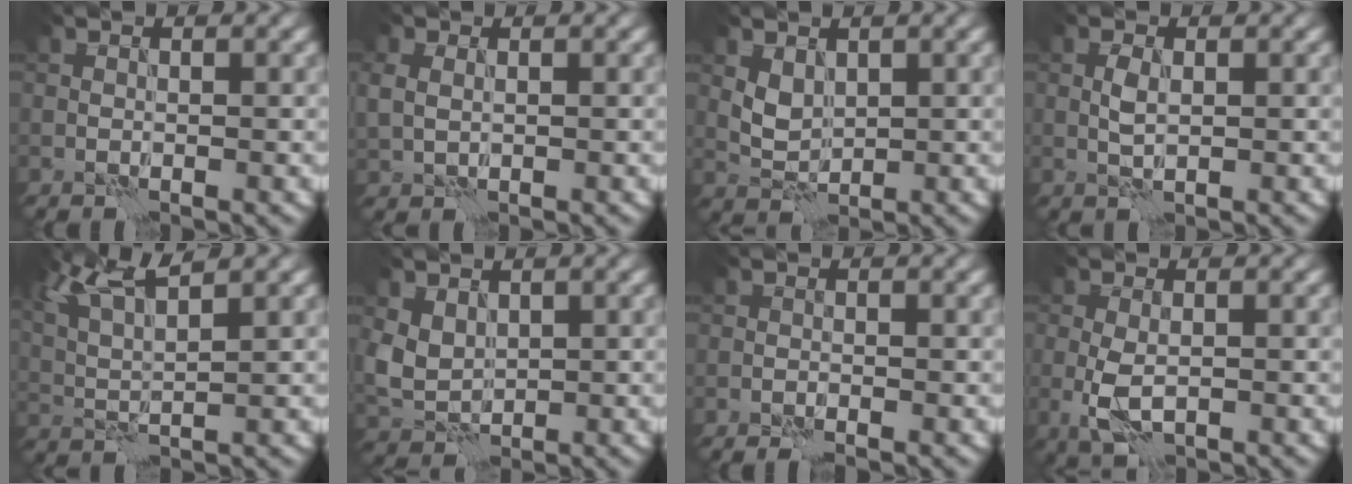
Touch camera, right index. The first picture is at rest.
{"total": 2.0, "force": [0.4, 1.5, 1.3], "torque": [-0.034, 0.002, 0.013]}
{"total": 2.2, "force": [0.9, 1.5, 1.3], "torque": [-0.029, -0.004, 0.023]}
{"total": 1.6, "force": [0.2, 0.7, 1.4], "torque": [-0.032, 0.003, 0.004]}
{"total": 6.0, "force": [3.8, 1.3, 4.4], "torque": [-0.093, 0.015, 0.068]}
{"total": 3.5, "force": [1.1, 2.6, 2.1], "torque": [-0.054, -0.003, 0.024]}
{"total": 0.9, "force": [-0.7, 0.2, 0.5], "torque": [-0.010, 0.001, -0.016]}
{"total": 3.4, "force": [-0.7, 1.8, 2.8], "torque": [-0.062, -0.009, -0.011]}